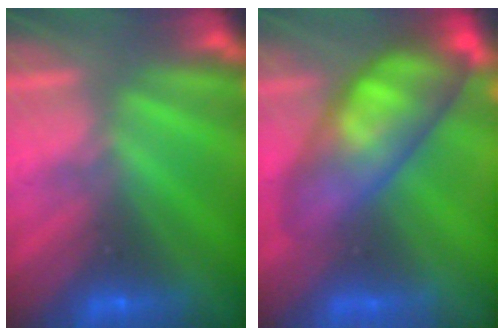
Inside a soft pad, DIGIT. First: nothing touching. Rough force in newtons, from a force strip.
{"total": 7.1}